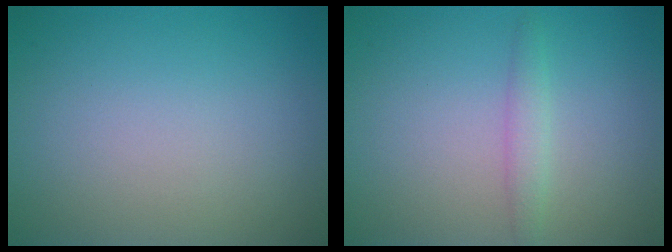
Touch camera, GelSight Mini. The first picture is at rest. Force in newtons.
{"total": 1.4, "press": 1.4, "slide": 0.1}